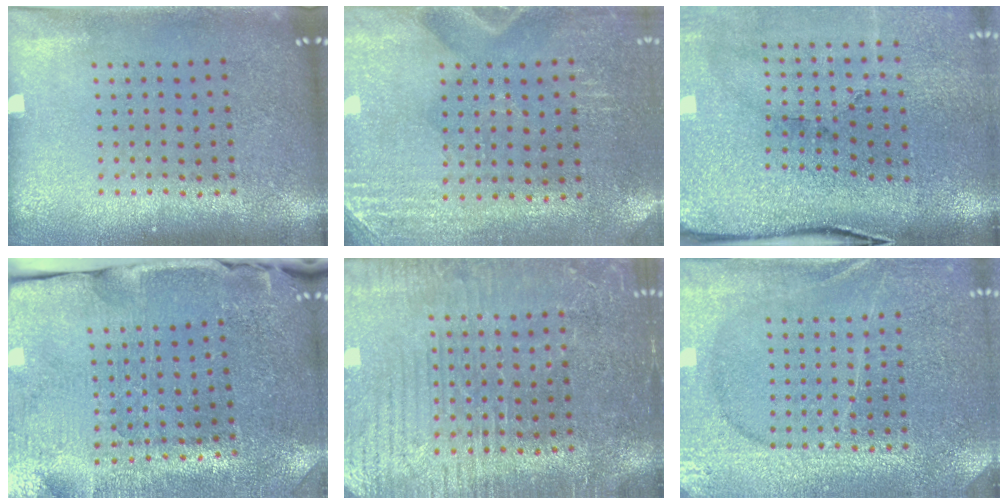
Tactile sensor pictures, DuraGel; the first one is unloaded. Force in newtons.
{"total": 2.8, "press": 2.5, "slide": 1.3}
{"total": 3.6, "press": 3.3, "slide": 1.5}
{"total": 3.6, "press": 3.5, "slide": 0.9}
{"total": 3.5, "press": 3.4, "slide": 0.9}
{"total": 3.1, "press": 3.1, "slide": 0.6}